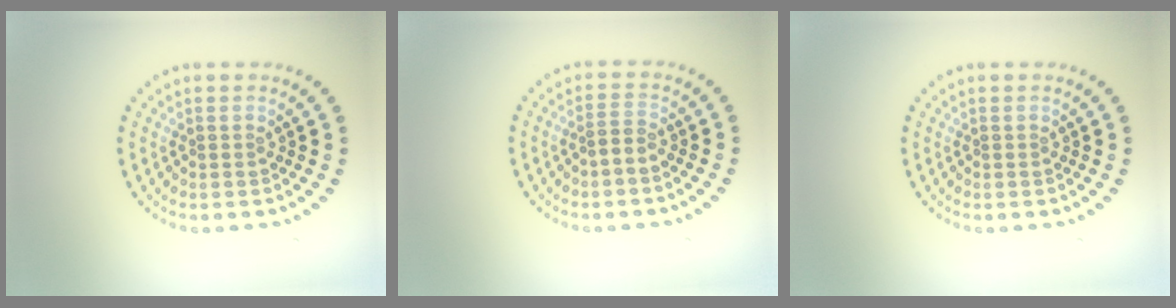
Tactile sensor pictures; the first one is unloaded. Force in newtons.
{"total": 1.2, "press": 0.8, "slide": 0.9}
{"total": 0.0}